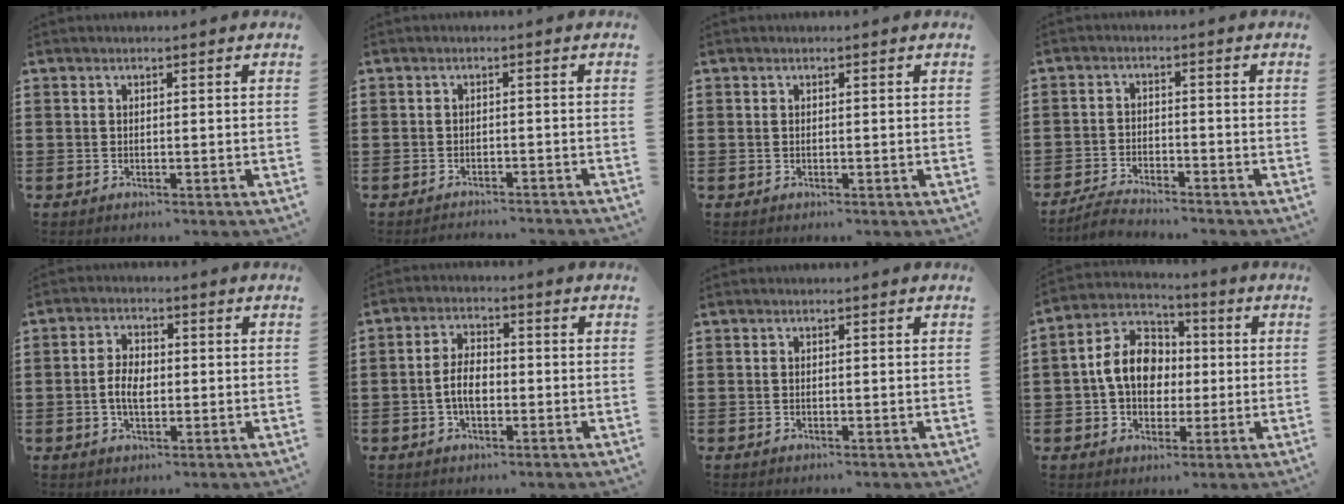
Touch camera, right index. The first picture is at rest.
{"total": 1.9, "force": [-1.8, 0.1, -0.2], "torque": [-0.002, 0.003, -0.042]}
{"total": 0.0}
{"total": 3.3, "force": [-3.2, 0.1, 0.5], "torque": [-0.013, 0.004, -0.068]}
{"total": 4.3, "force": [-0.6, 2.5, 3.4], "torque": [-0.073, 0.005, -0.012]}
{"total": 4.8, "force": [-0.9, 2.6, 4.0], "torque": [-0.093, 0.001, -0.024]}
{"total": 0.0}
{"total": 9.8, "force": [-0.3, 7.4, 6.3], "torque": [-0.152, 0.014, -0.011]}